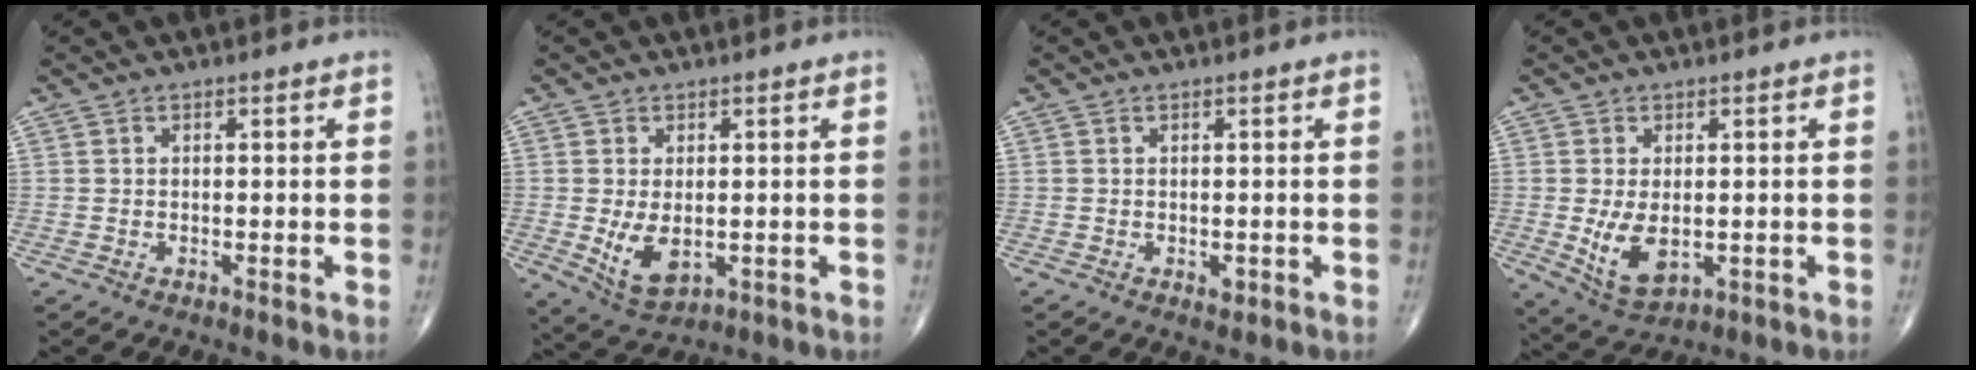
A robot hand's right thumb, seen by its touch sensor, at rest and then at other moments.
{"total": 6.6, "force": [-0.7, 3.7, 5.4], "torque": [-0.094, -0.016, 0.002]}
{"total": 1.1, "force": [-0.3, 0.7, 0.9], "torque": [-0.010, -0.003, -0.002]}
{"total": 7.6, "force": [-0.8, 4.3, 6.2], "torque": [-0.111, -0.017, 0.000]}